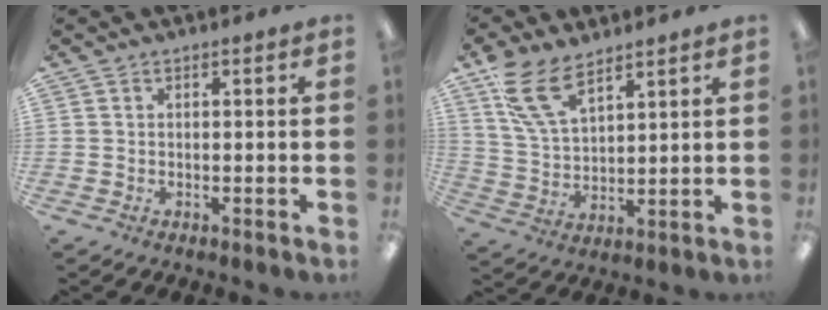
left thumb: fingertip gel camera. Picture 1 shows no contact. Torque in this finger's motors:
{"motor_torque": [1.27, 0.98, 1.30, -0.98, 0.11]}